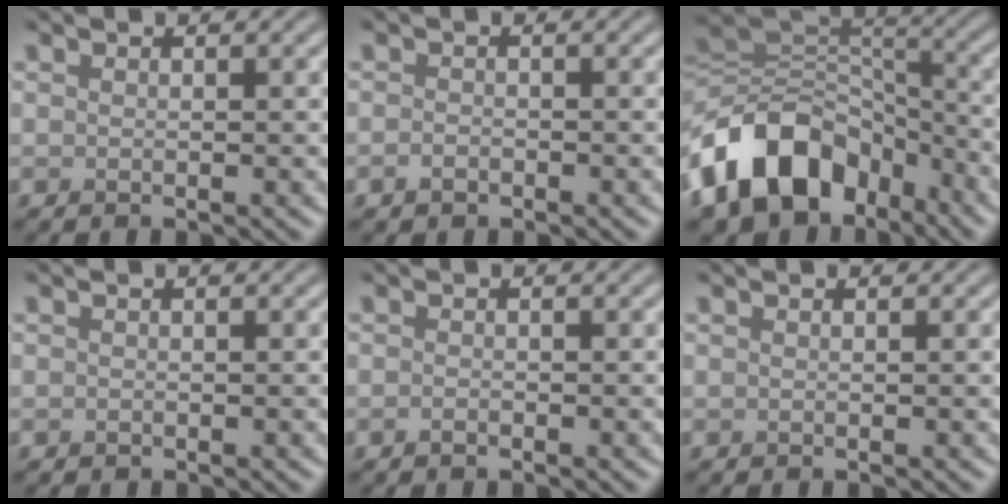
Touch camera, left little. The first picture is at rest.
{"total": 1.0, "force": [-0.6, 0.6, 0.5], "torque": [-0.009, -0.001, -0.012]}
{"total": 12.8, "force": [-6.7, 8.6, 6.7], "torque": [-0.128, 0.009, -0.131]}
{"total": 0.0}
{"total": 0.6, "force": [-0.4, 0.3, 0.4], "torque": [-0.008, -0.001, -0.007]}
{"total": 0.0}